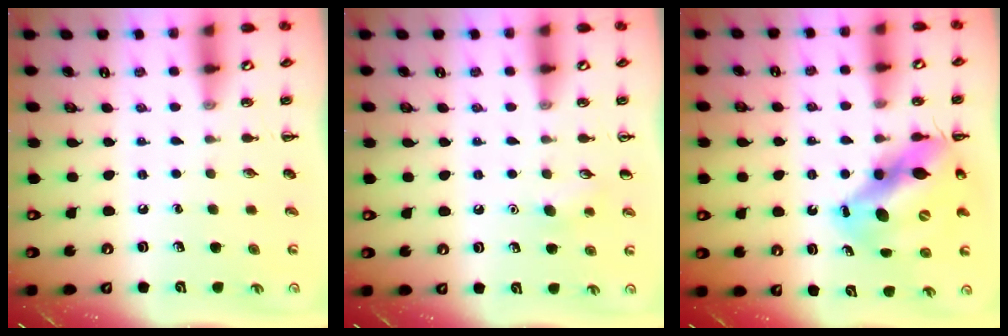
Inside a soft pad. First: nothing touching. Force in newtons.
{"total": 6.3, "press": 6.1, "slide": 1.6}
{"total": 13.4, "press": 12.9, "slide": 3.8}